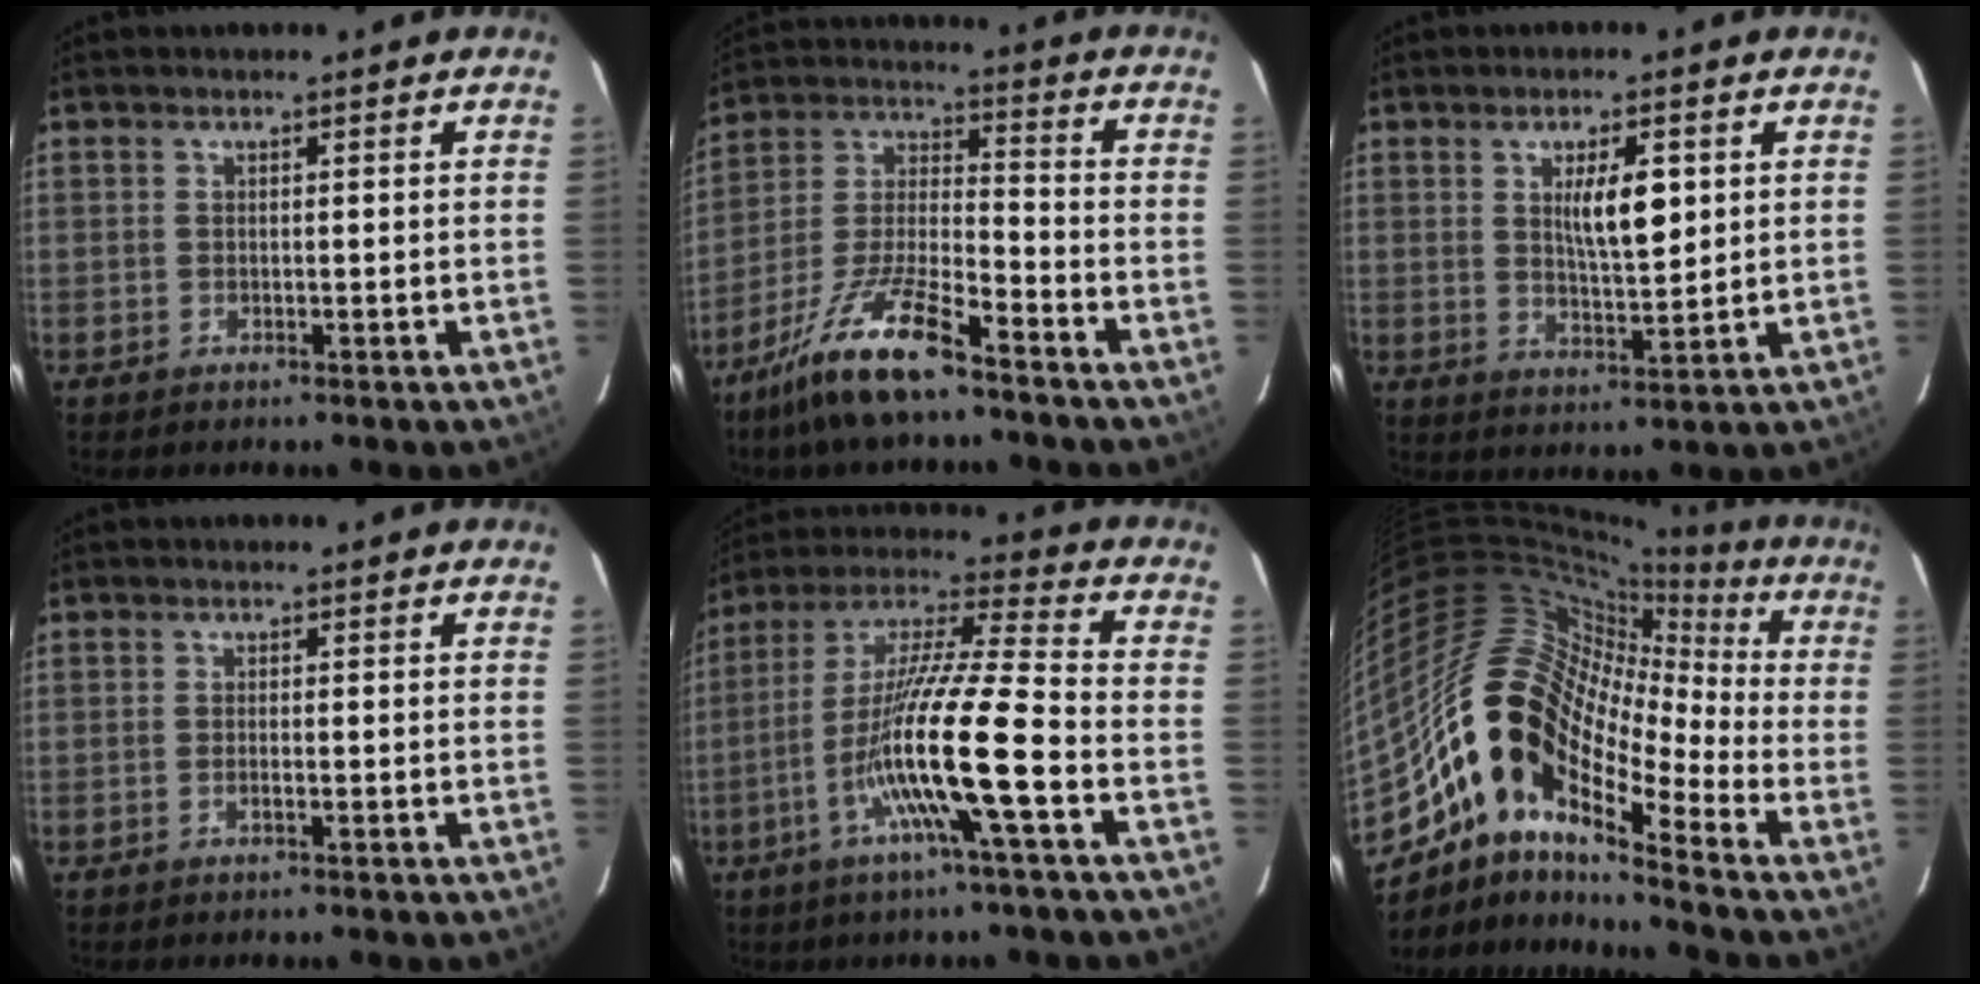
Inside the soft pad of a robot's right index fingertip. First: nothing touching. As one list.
[{"total": 13.2, "force": [-9.4, 1.9, 9.0], "torque": [-0.190, -0.017, -0.179]}, {"total": 6.6, "force": [1.9, 1.7, 6.1], "torque": [-0.102, -0.003, 0.036]}, {"total": 0.8, "force": [-0.4, 0.0, 0.7], "torque": [-0.016, 0.000, -0.006]}, {"total": 16.0, "force": [-5.3, -0.7, 15.1], "torque": [-0.290, -0.004, -0.104]}, {"total": 17.6, "force": [-9.0, 6.9, 13.5], "torque": [-0.247, 0.059, -0.156]}]